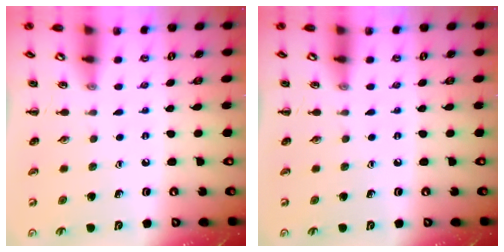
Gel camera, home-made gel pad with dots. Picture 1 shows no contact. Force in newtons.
{"total": 0.0}